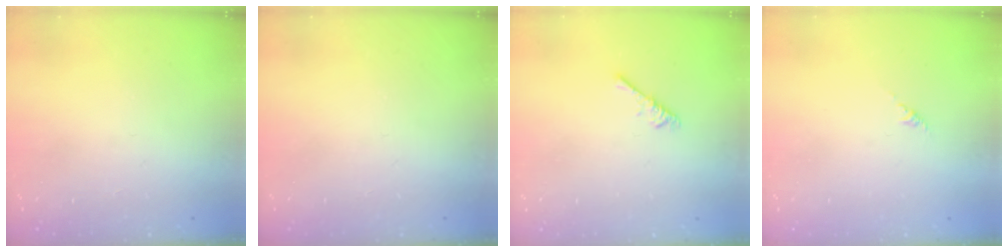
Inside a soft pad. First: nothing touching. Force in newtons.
{"total": 0.0}
{"total": 2.6, "press": 2.5, "slide": 0.5}
{"total": 0.0}